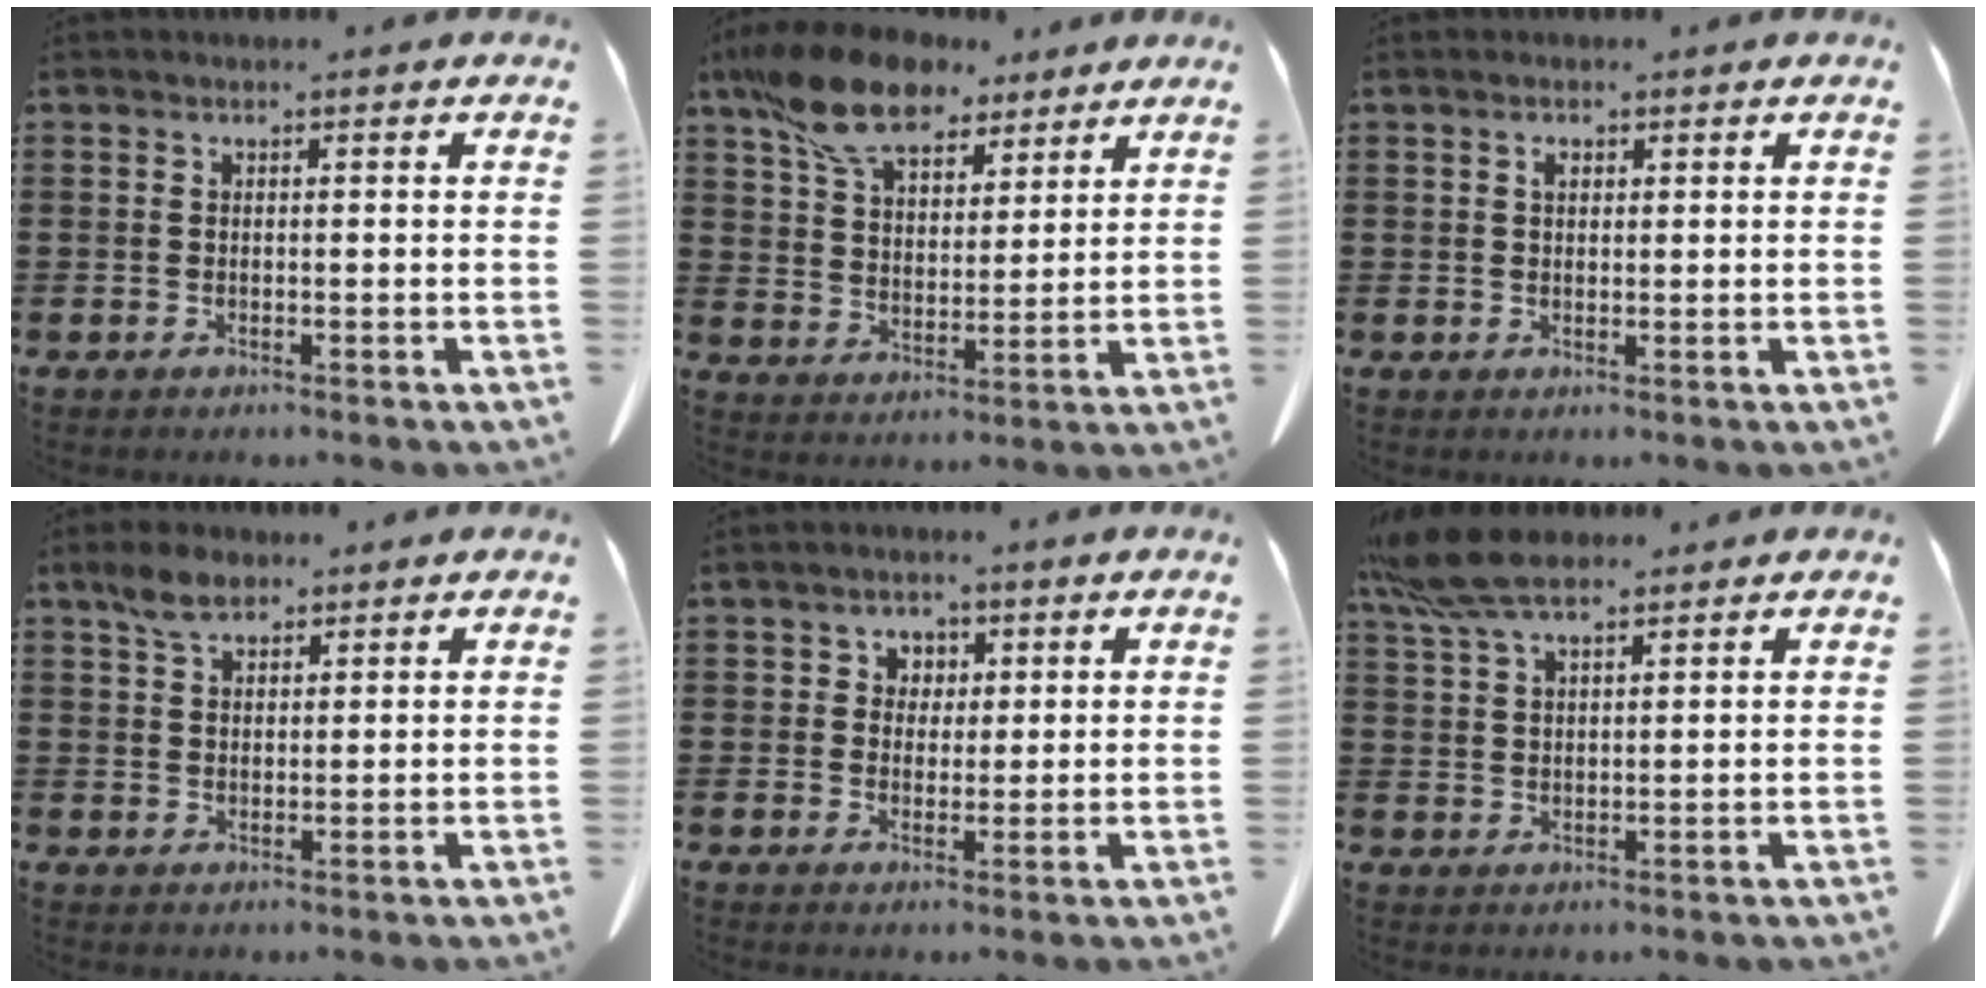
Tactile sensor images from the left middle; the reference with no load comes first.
{"total": 12.3, "force": [9.5, 4.9, 6.1], "torque": [-0.143, -0.022, 0.178]}
{"total": 1.5, "force": [0.7, 0.8, 1.0], "torque": [-0.013, 0.003, 0.011]}
{"total": 4.2, "force": [3.0, 2.0, 2.2], "torque": [-0.043, 0.005, 0.053]}
{"total": 2.9, "force": [1.3, 2.5, 0.3], "torque": [-0.012, 0.007, 0.021]}
{"total": 8.1, "force": [6.2, 2.3, 4.8], "torque": [-0.114, -0.008, 0.114]}